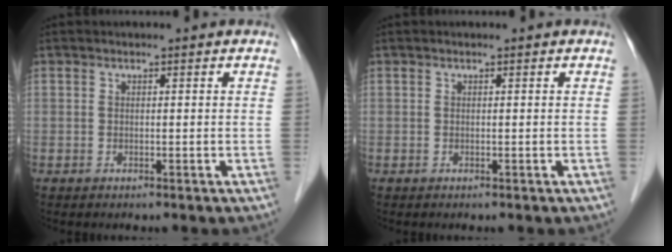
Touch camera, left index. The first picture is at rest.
{"total": 0.0}